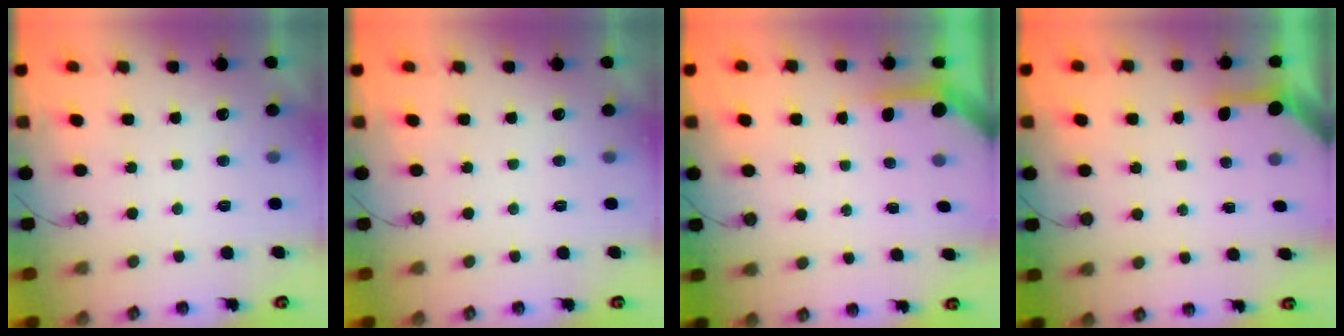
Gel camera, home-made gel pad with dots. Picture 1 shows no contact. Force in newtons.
{"total": 0.0}
{"total": 4.0, "press": 3.9, "slide": 0.4}
{"total": 3.4, "press": 3.4, "slide": 0.4}